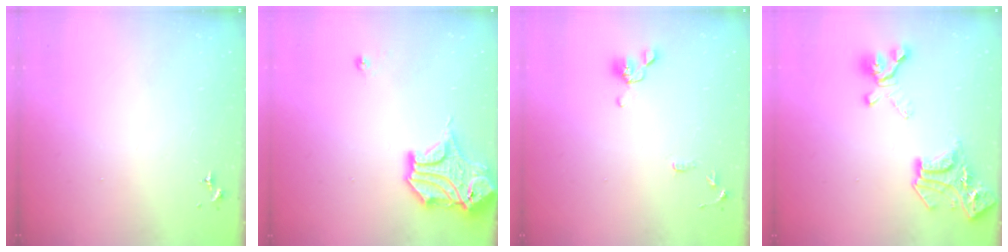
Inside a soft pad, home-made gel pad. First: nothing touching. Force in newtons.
{"total": 15.8, "press": 15.6, "slide": 2.7}
{"total": 9.9, "press": 9.8, "slide": 1.4}
{"total": 19.9, "press": 19.9, "slide": 1.2}